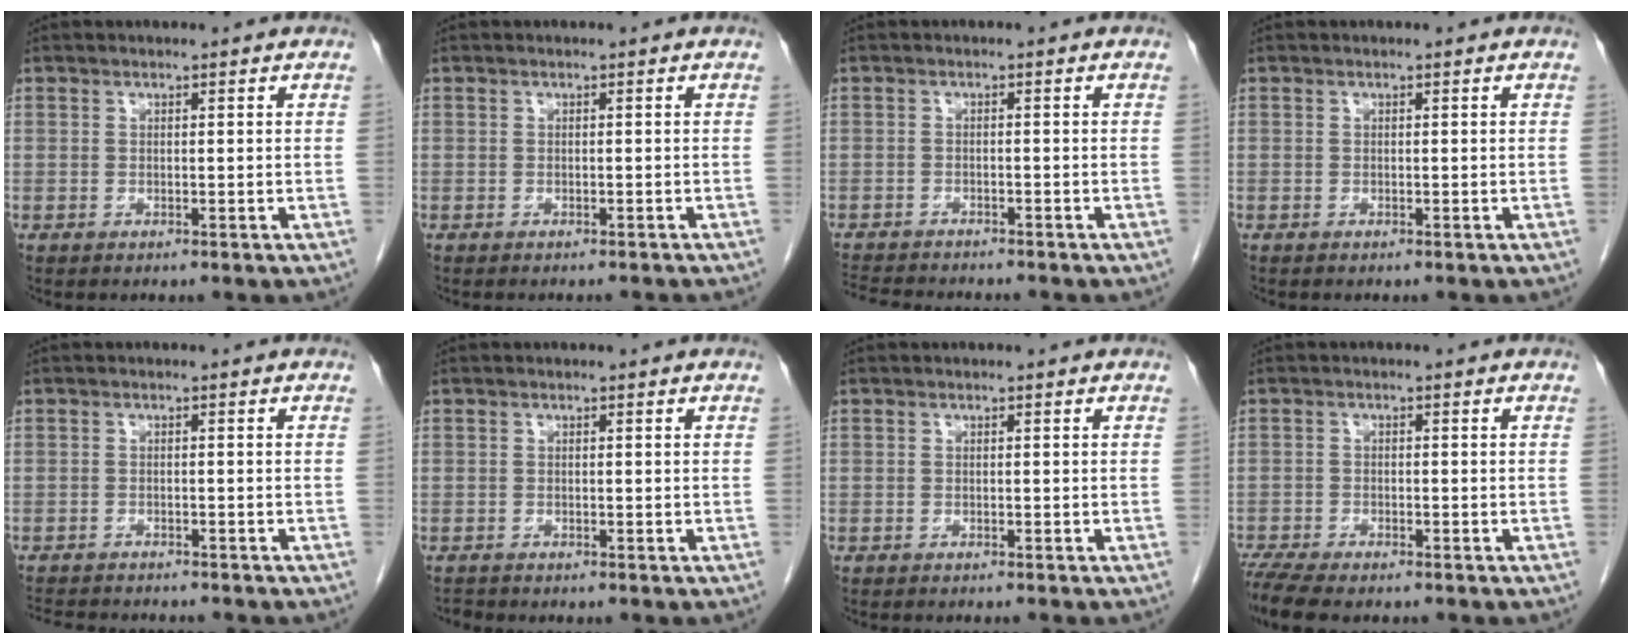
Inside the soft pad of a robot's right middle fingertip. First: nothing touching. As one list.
[{"total": 3.0, "force": [-2.9, 0.3, 0.9], "torque": [-0.015, -0.009, -0.034]}, {"total": 8.0, "force": [-7.4, 1.2, 2.8], "torque": [-0.045, -0.007, -0.114]}, {"total": 0.0}, {"total": 8.2, "force": [-7.6, 1.6, 2.7], "torque": [-0.043, -0.005, -0.108]}, {"total": 0.7, "force": [-0.7, 0.0, -0.2], "torque": [-0.002, -0.005, -0.012]}, {"total": 2.2, "force": [-2.0, -0.1, 1.0], "torque": [-0.012, 0.000, -0.025]}, {"total": 7.2, "force": [-6.0, 1.7, 3.6], "torque": [-0.066, -0.012, -0.101]}]